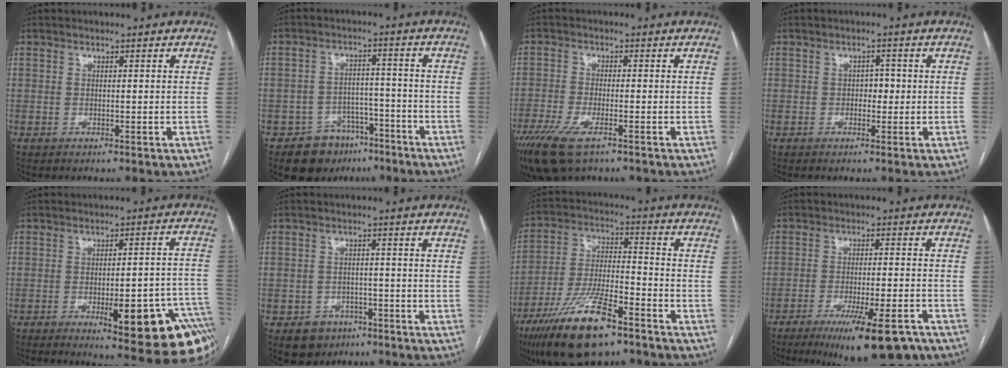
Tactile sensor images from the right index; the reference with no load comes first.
{"total": 8.3, "force": [-5.6, 5.9, 1.6], "torque": [-0.016, 0.024, -0.078]}
{"total": 9.1, "force": [-5.8, 2.6, 6.4], "torque": [-0.126, -0.022, -0.102]}
{"total": 1.9, "force": [-0.2, 1.3, 1.4], "torque": [-0.013, 0.006, -0.005]}
{"total": 18.7, "force": [-9.3, 3.8, 15.8], "torque": [-0.096, 0.026, -0.113]}
{"total": 5.0, "force": [-2.8, 4.0, 1.1], "torque": [-0.016, 0.007, -0.035]}
{"total": 16.2, "force": [-10.4, 4.2, 11.7], "torque": [-0.245, -0.018, -0.187]}
{"total": 15.5, "force": [-11.1, 2.2, 10.6], "torque": [-0.129, -0.021, -0.168]}